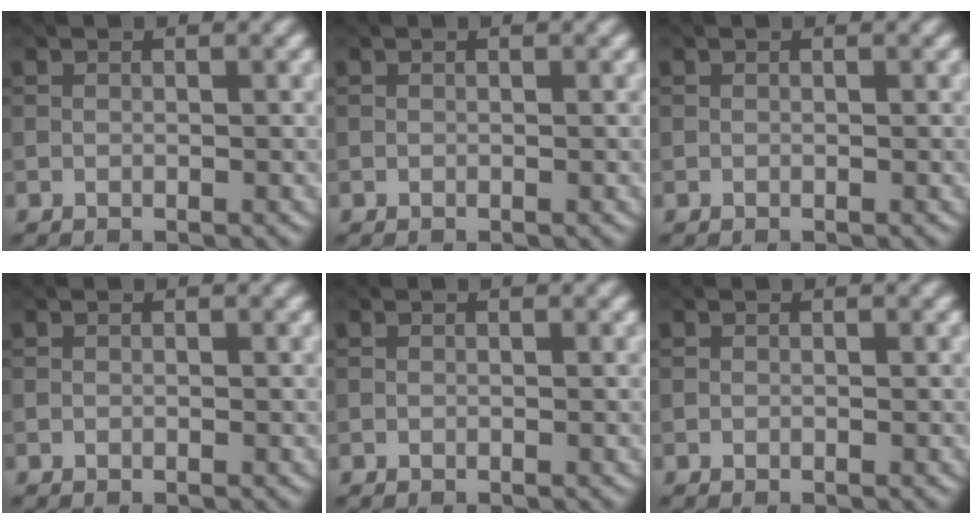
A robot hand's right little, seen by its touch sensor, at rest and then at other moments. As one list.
[{"total": 0.0}, {"total": 0.0}, {"total": 0.0}, {"total": 0.0}, {"total": 0.0}]